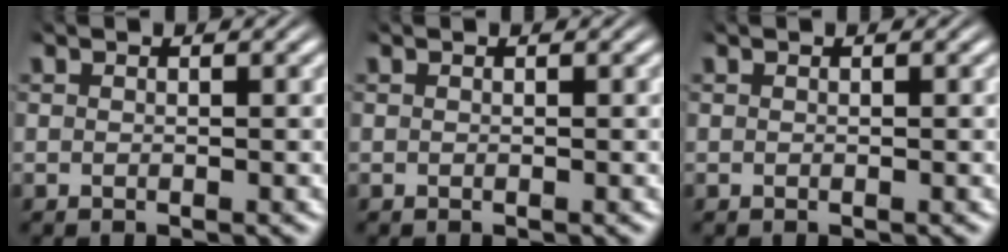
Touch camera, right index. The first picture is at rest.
{"total": 0.0}
{"total": 0.0}